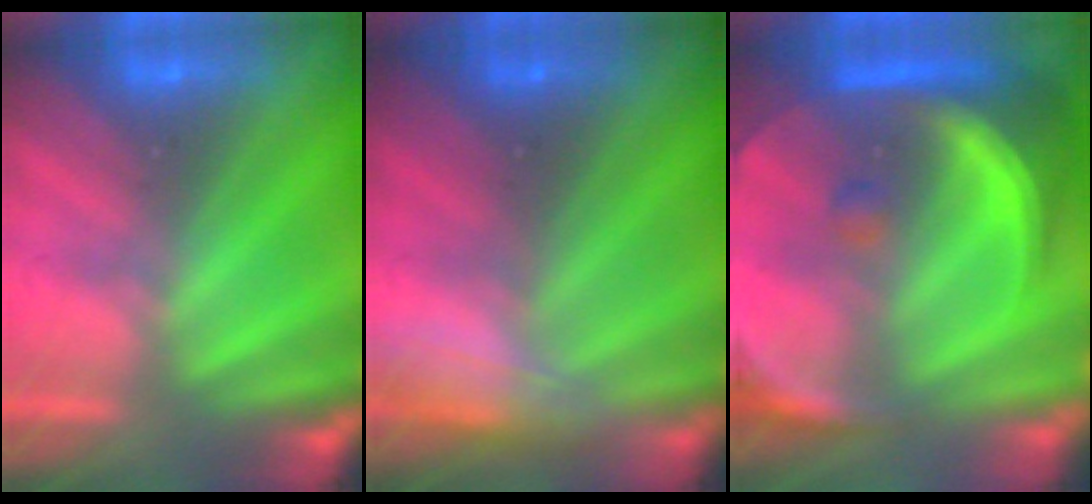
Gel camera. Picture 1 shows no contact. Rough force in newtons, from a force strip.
{"total": 3.0}
{"total": 8.3}